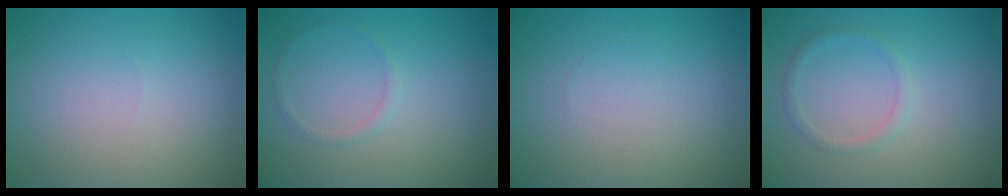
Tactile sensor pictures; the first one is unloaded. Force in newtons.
{"total": 0.8, "press": 0.8, "slide": 0.1}
{"total": 0.0}
{"total": 1.2, "press": 1.2, "slide": 0.0}